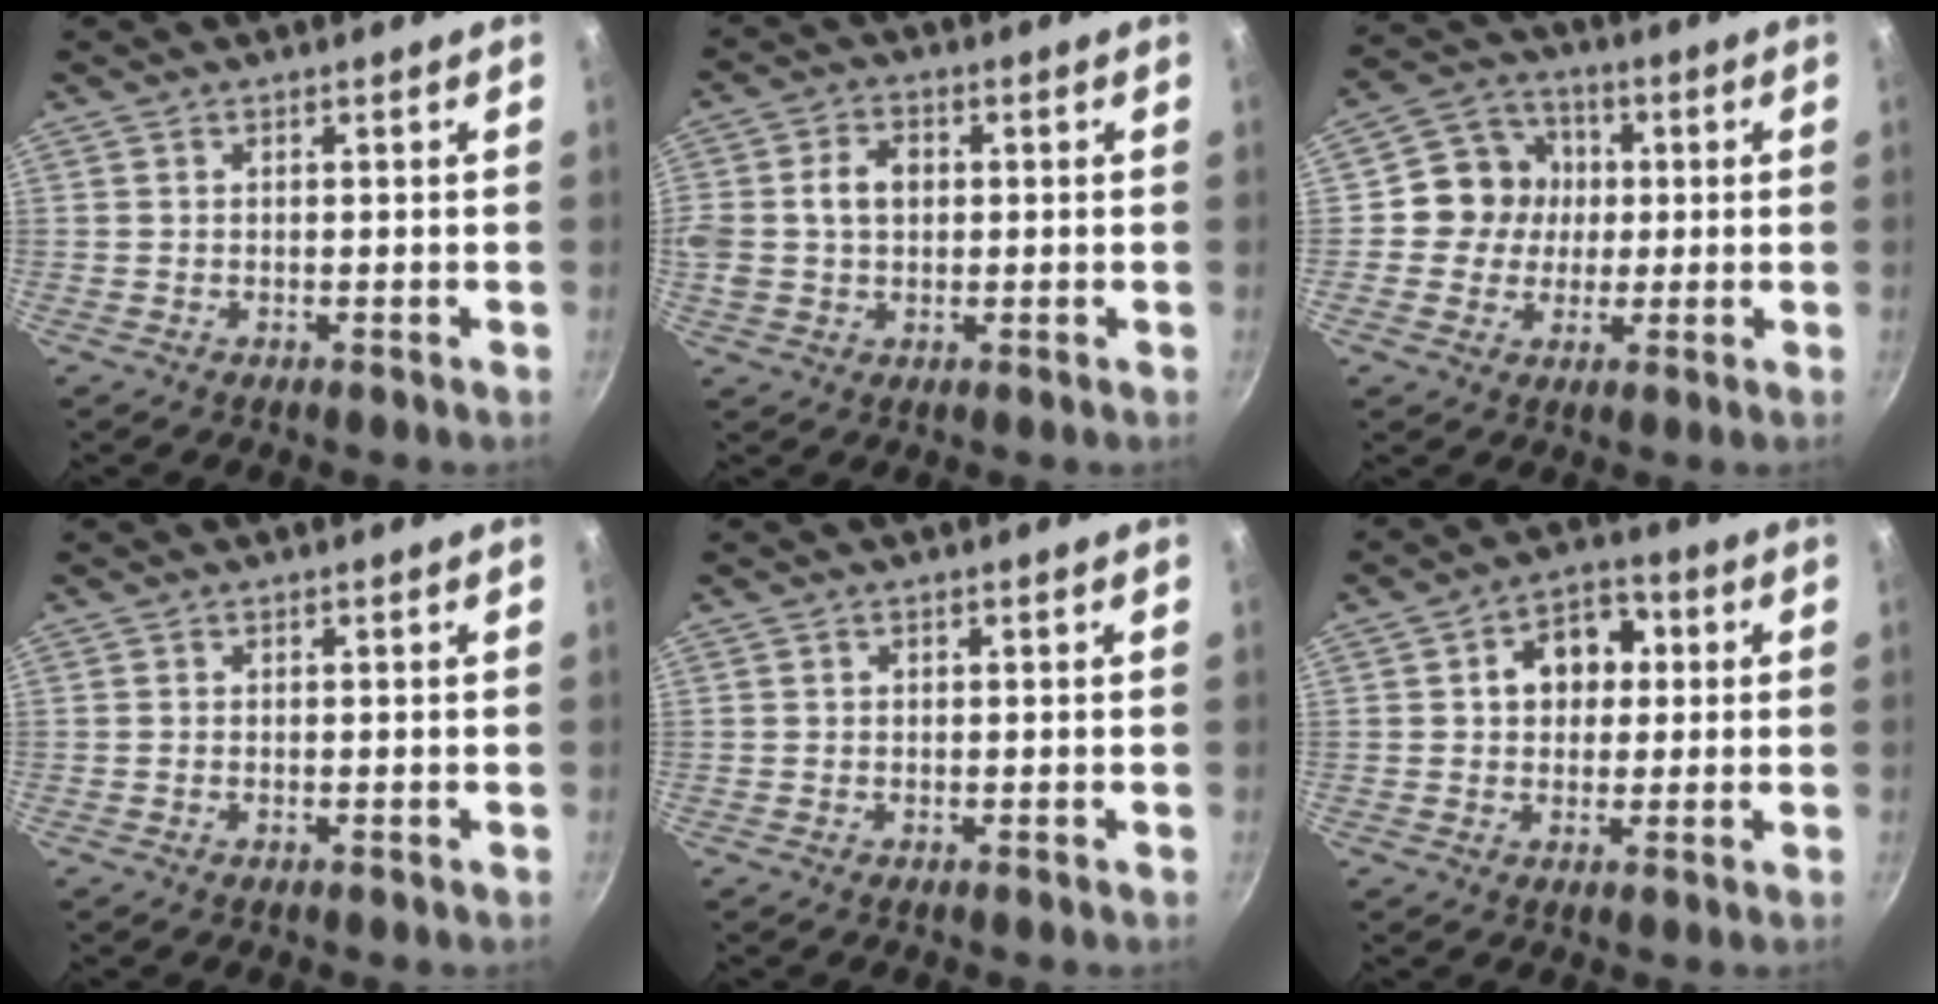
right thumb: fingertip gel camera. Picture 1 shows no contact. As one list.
[{"total": 8.1, "force": [0.8, 5.9, 5.5], "torque": [-0.103, 0.015, 0.018]}, {"total": 10.5, "force": [0.3, 9.7, 4.0], "torque": [-0.025, 0.019, -0.004]}, {"total": 0.0}, {"total": 0.0}, {"total": 9.2, "force": [1.6, 6.8, 6.0], "torque": [-0.053, 0.014, 0.017]}]